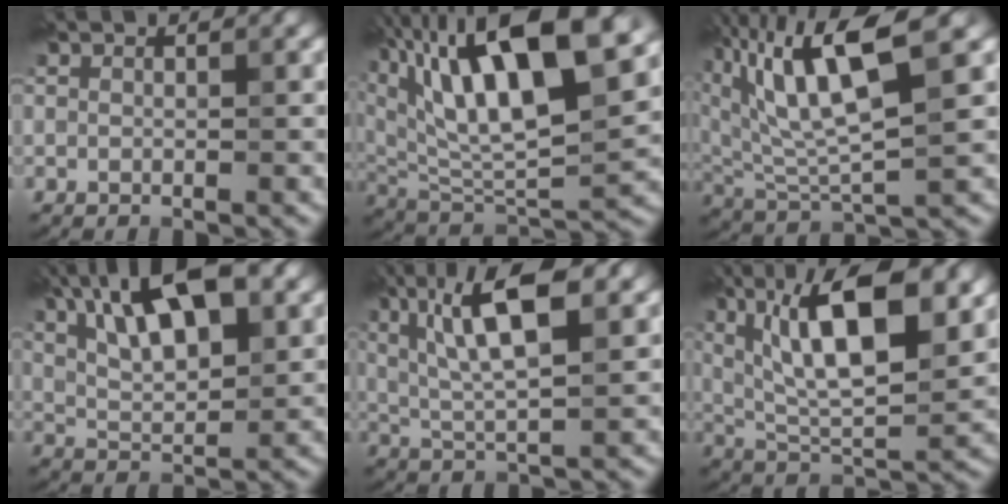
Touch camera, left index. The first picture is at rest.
{"total": 16.7, "force": [7.5, 5.9, 13.7], "torque": [-0.255, 0.024, 0.131]}
{"total": 10.9, "force": [4.9, 3.1, 9.2], "torque": [-0.186, 0.015, 0.088]}
{"total": 12.0, "force": [6.1, 4.6, 9.2], "torque": [-0.136, 0.025, 0.082]}
{"total": 8.9, "force": [3.3, 2.4, 7.9], "torque": [-0.142, 0.016, 0.058]}
{"total": 12.5, "force": [4.8, 4.3, 10.7], "torque": [-0.170, 0.006, 0.079]}